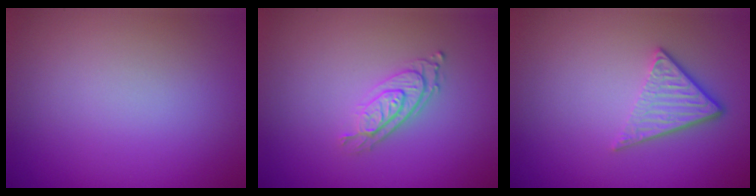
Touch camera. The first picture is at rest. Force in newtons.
{"total": 2.8, "press": 2.0, "slide": 1.8}
{"total": 3.7, "press": 2.6, "slide": 2.7}